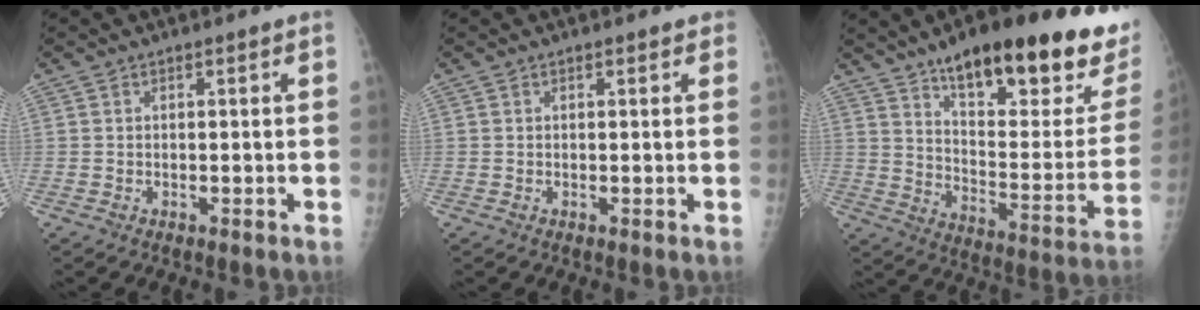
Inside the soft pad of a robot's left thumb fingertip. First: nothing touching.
{"total": 1.1, "force": [0.8, 0.6, 0.6], "torque": [0.001, -0.002, 0.005]}
{"total": 30.5, "force": [19.2, 8.8, 22.0], "torque": [-0.262, -0.069, 0.280]}